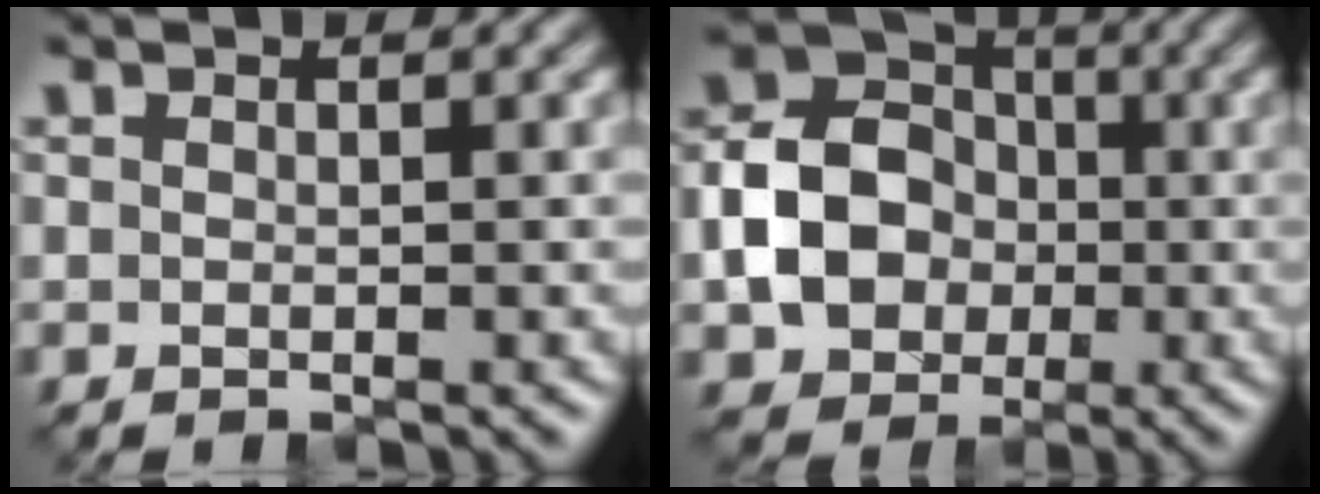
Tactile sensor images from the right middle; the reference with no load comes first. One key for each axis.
{"total": 7.3, "fx": -1.5, "fy": 6.0, "fz": 4.0, "tx": -0.075, "ty": 0.004, "tz": -0.042}